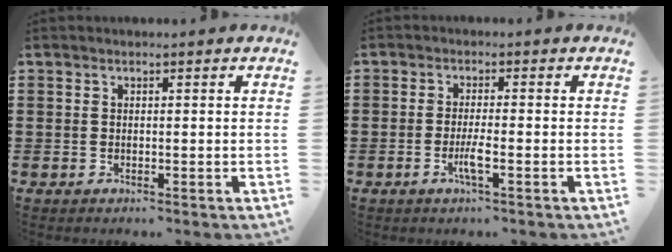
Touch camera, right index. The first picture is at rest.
{"total": 3.1, "force": [-1.3, 0.1, 2.7], "torque": [-0.060, -0.008, -0.029]}